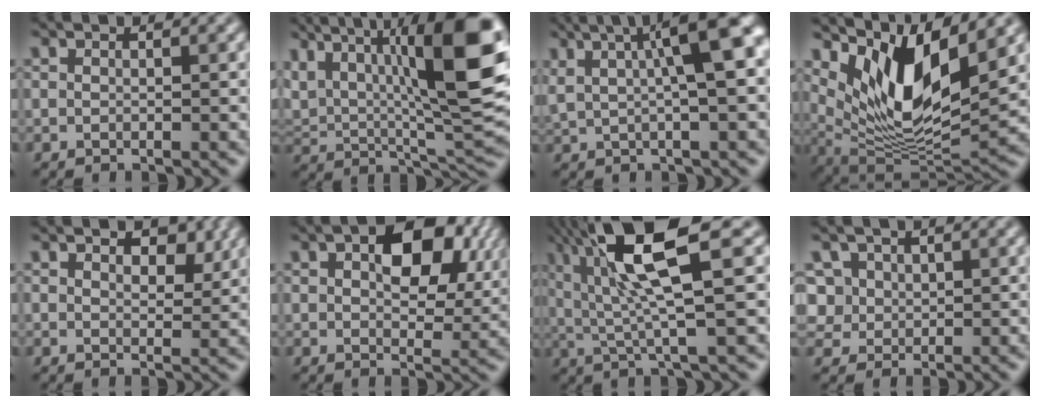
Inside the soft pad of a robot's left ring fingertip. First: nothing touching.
{"total": 13.4, "force": [4.7, 5.9, 11.1], "torque": [-0.186, 0.018, 0.081]}
{"total": 8.8, "force": [2.5, 2.5, 8.1], "torque": [-0.122, 0.019, 0.045]}
{"total": 9.8, "force": [4.6, 3.6, 7.9], "torque": [-0.137, -0.013, 0.095]}
{"total": 3.4, "force": [2.0, 1.6, 2.2], "torque": [-0.035, 0.003, 0.026]}
{"total": 9.3, "force": [3.5, 4.9, 7.1], "torque": [-0.103, 0.010, 0.056]}
{"total": 9.5, "force": [3.5, 1.9, 8.6], "torque": [-0.157, 0.012, 0.064]}
{"total": 4.1, "force": [1.8, 3.4, 1.5], "torque": [-0.043, 0.013, 0.029]}